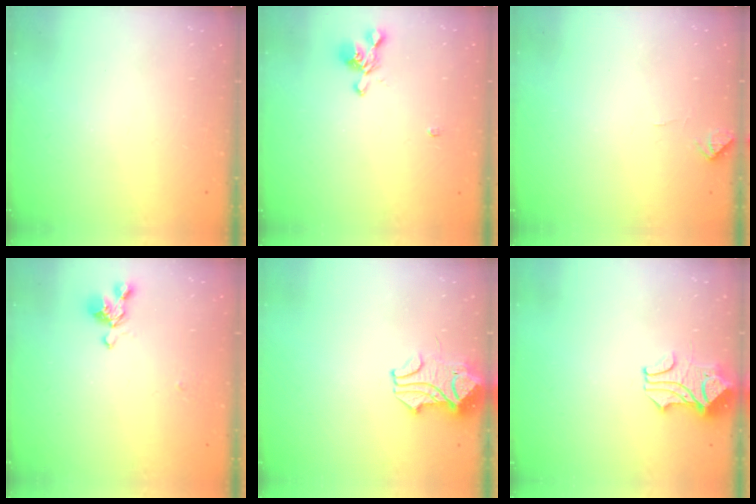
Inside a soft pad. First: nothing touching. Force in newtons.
{"total": 1.5, "press": 1.3, "slide": 0.8}
{"total": 2.7, "press": 2.7, "slide": 0.4}
{"total": 2.0, "press": 1.8, "slide": 0.8}
{"total": 5.4, "press": 5.4, "slide": 0.5}
{"total": 1.7, "press": 1.4, "slide": 1.0}